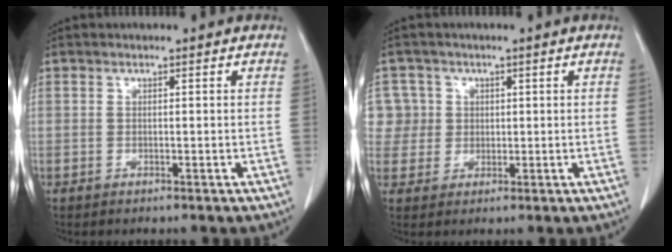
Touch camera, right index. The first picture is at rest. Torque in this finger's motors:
{"motor_torque": [0.56, 0.01, 0.23, 0.03]}